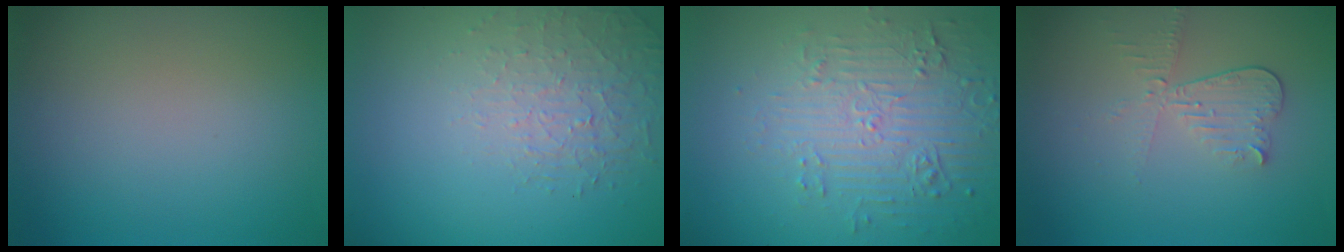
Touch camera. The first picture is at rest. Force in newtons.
{"total": 1.6, "press": 1.0, "slide": 1.2}
{"total": 5.2, "press": 3.7, "slide": 3.7}
{"total": 3.1, "press": 2.7, "slide": 1.5}